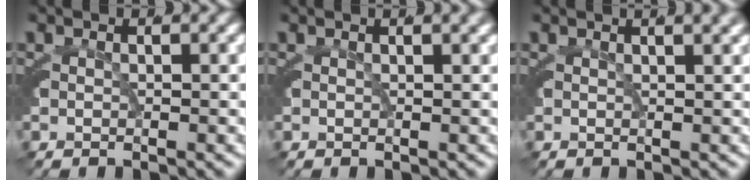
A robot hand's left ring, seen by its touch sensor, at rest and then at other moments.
{"total": 1.1, "force": [0.8, 0.1, 0.7], "torque": [-0.005, 0.005, 0.009]}
{"total": 2.4, "force": [1.6, 0.6, 1.6], "torque": [-0.013, 0.010, 0.020]}